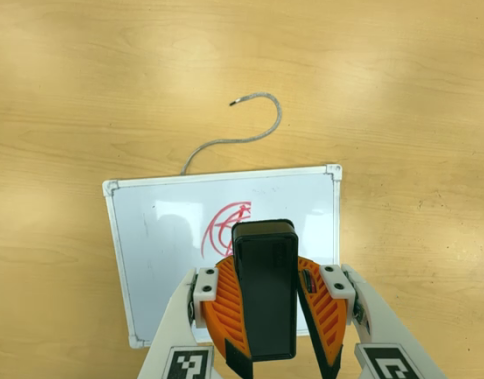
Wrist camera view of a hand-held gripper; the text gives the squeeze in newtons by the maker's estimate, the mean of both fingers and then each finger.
{"total": 11.5, "left": 11.8, "right": 11.2}